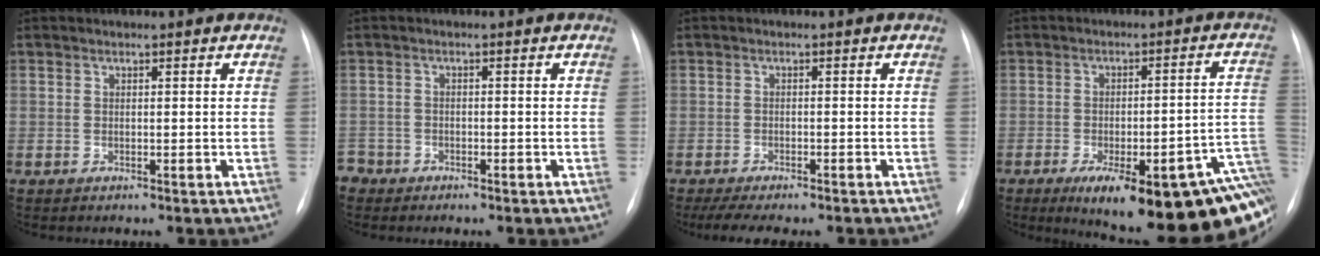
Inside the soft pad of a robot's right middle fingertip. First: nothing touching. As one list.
[{"total": 2.6, "force": [-1.9, 1.7, -0.3], "torque": [0.003, 0.006, -0.038]}, {"total": 7.9, "force": [-6.5, 2.3, 3.8], "torque": [-0.053, -0.005, -0.091]}, {"total": 23.7, "force": [-13.7, 6.0, 18.3], "torque": [-0.137, 0.014, -0.164]}]